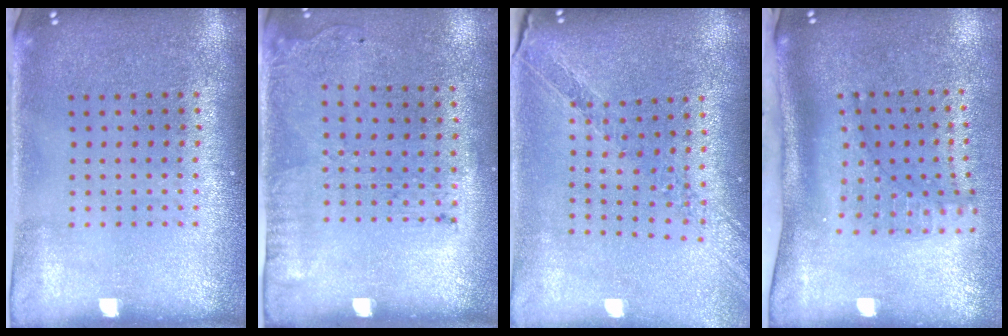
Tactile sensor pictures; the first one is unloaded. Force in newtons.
{"total": 1.7, "press": 1.1, "slide": 1.3}
{"total": 1.1, "press": 1.1, "slide": 0.2}
{"total": 2.1, "press": 1.5, "slide": 1.4}